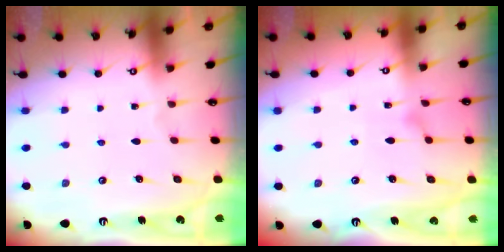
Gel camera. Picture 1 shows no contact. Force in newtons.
{"total": 3.6, "press": 3.5, "slide": 0.4}